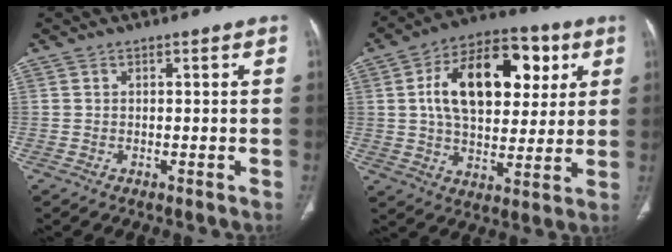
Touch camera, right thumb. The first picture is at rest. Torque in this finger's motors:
{"motor_torque": [1.11, 3.45, 1.01, -0.27, 0.25]}